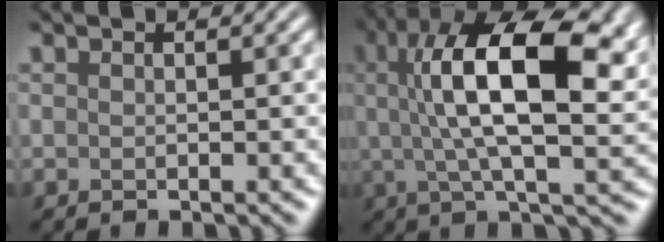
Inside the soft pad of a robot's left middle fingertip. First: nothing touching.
{"total": 12.3, "force": [2.5, 3.8, 11.4], "torque": [-0.224, -0.011, 0.075]}